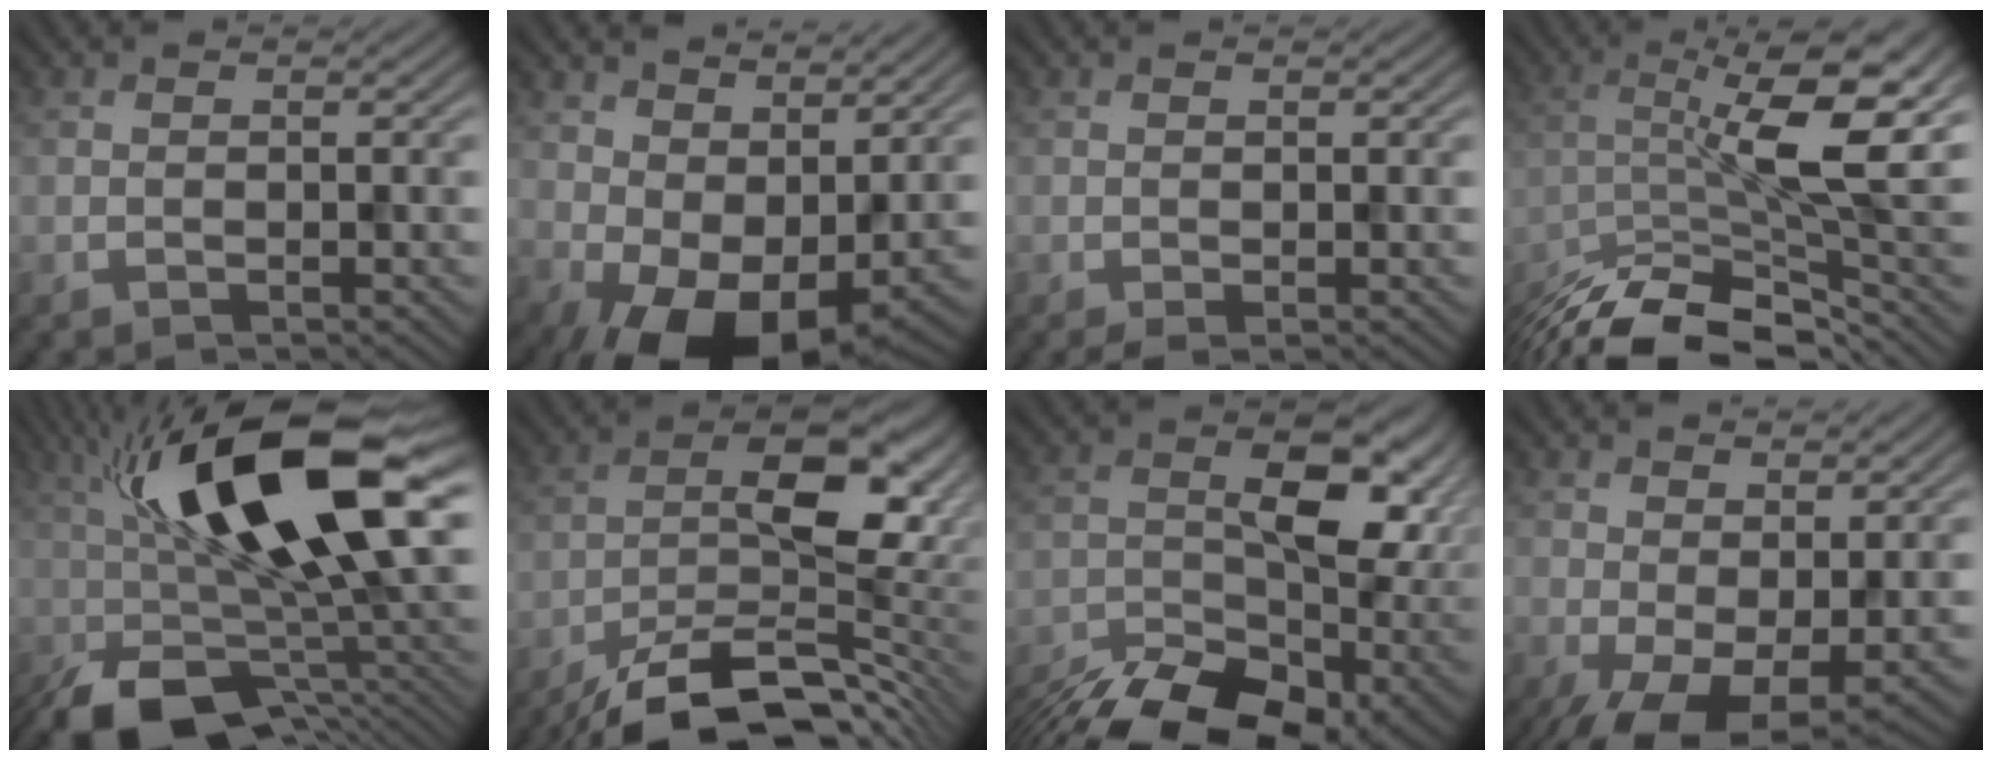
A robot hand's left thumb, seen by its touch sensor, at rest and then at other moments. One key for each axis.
{"total": 10.4, "fx": 0.9, "fy": 6.6, "fz": 8.0, "tx": -0.137, "ty": -0.028, "tz": 0.029}
{"total": 1.0, "fx": -0.3, "fy": 0.3, "fz": 0.9, "tx": -0.019, "ty": -0.006, "tz": -0.006}
{"total": 12.5, "fx": -6.3, "fy": 3.0, "fz": 10.4, "tx": -0.174, "ty": -0.007, "tz": -0.114}
{"total": 18.3, "fx": 0.1, "fy": 7.6, "fz": 16.7, "tx": -0.283, "ty": 0.002, "tz": -0.002}
{"total": 14.8, "fx": -8.0, "fy": 5.9, "fz": 11.0, "tx": -0.172, "ty": -0.012, "tz": -0.142}
{"total": 15.4, "fx": -6.7, "fy": 8.4, "fz": 11.0, "tx": -0.168, "ty": -0.036, "tz": -0.089}
{"total": 8.0, "fx": -1.0, "fy": 3.9, "fz": 6.9, "tx": -0.135, "ty": -0.014, "tz": -0.011}